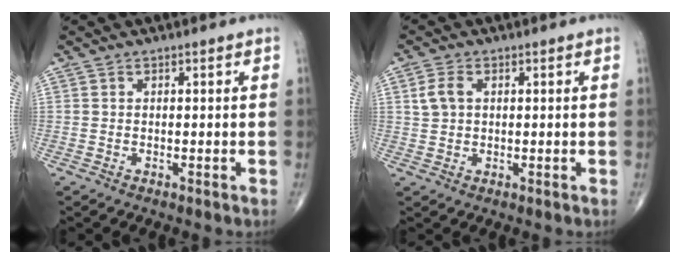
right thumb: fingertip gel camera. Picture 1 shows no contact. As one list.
[{"total": 3.5, "force": [1.0, 2.4, 2.4], "torque": [-0.049, 0.005, 0.020]}]